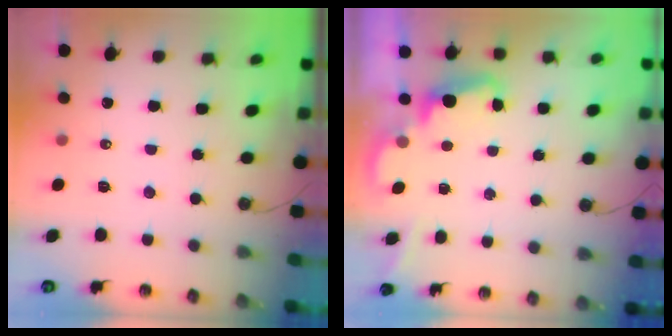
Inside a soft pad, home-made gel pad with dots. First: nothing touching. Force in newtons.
{"total": 2.3, "press": 2.3, "slide": 0.6}